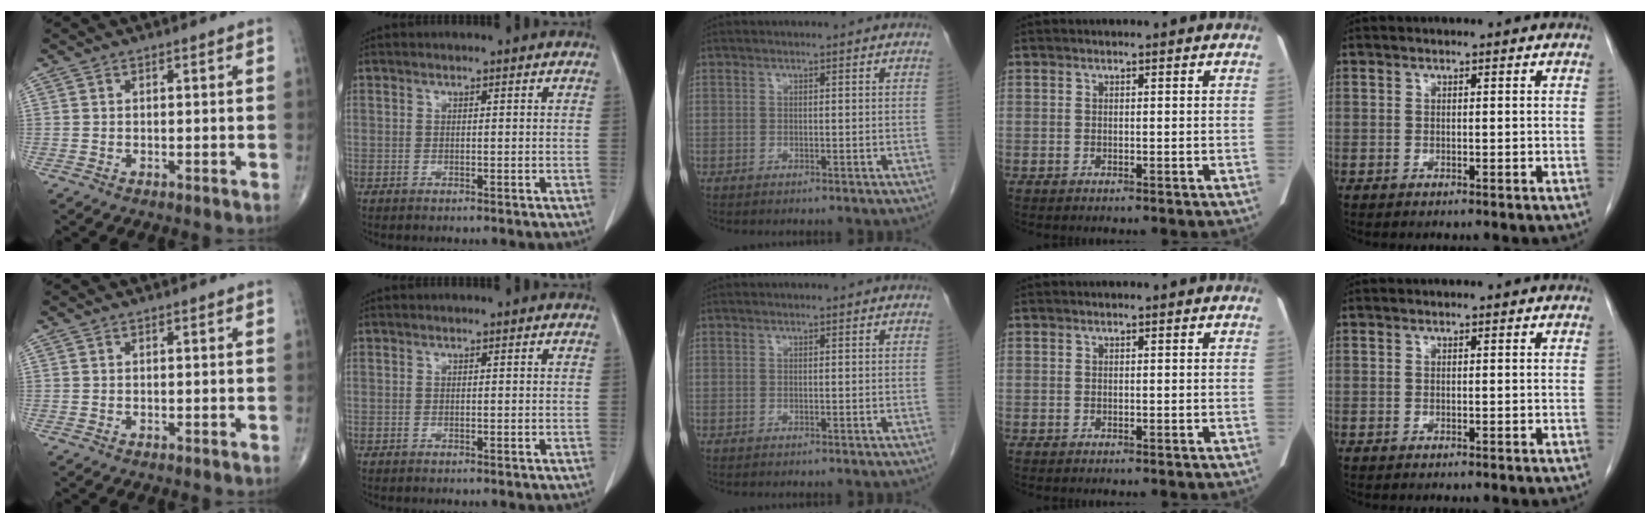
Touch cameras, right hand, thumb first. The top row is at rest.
{}